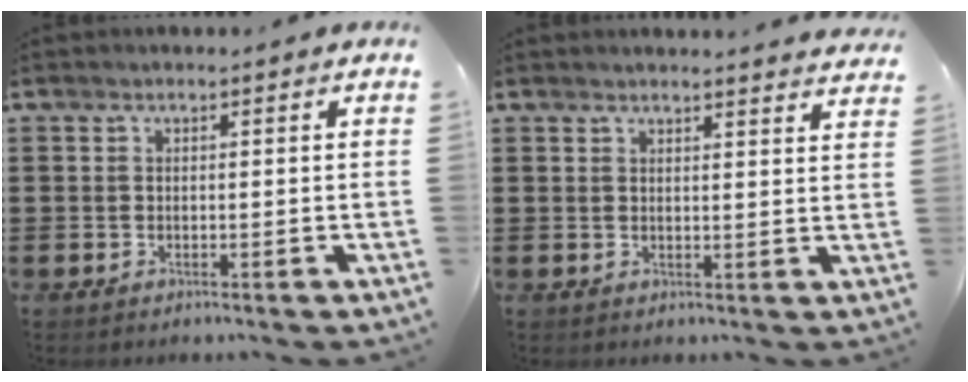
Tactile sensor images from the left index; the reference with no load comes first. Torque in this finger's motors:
{"motor_torque": [2.03, -0.11, 0.01, 0.01]}